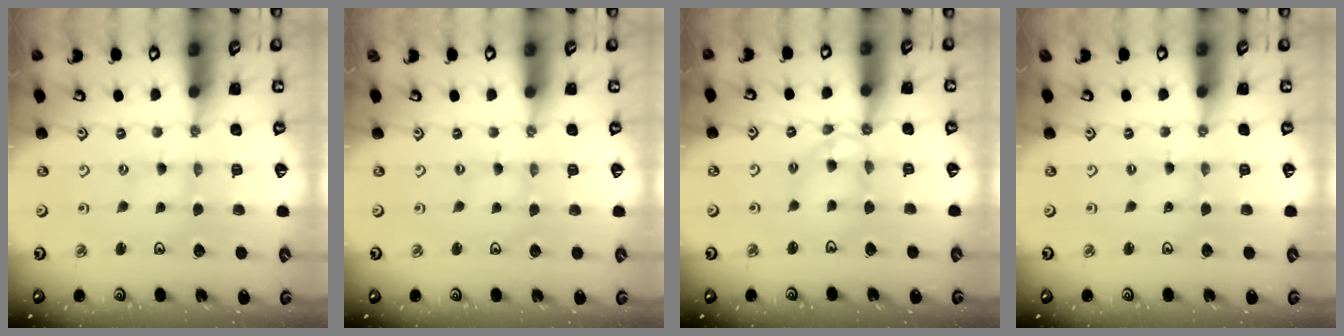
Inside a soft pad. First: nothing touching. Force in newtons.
{"total": 0.0}
{"total": 10.6, "press": 10.6, "slide": 1.1}
{"total": 0.0}